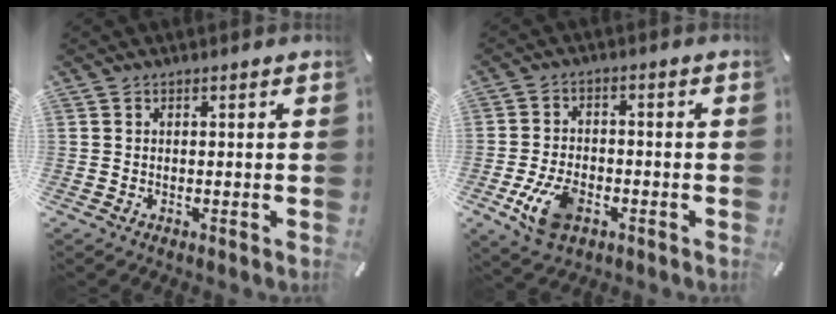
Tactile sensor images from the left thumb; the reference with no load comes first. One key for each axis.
{"total": 9.2, "fx": -3.6, "fy": 5.8, "fz": 6.1, "tx": -0.131, "ty": 0.006, "tz": -0.067}